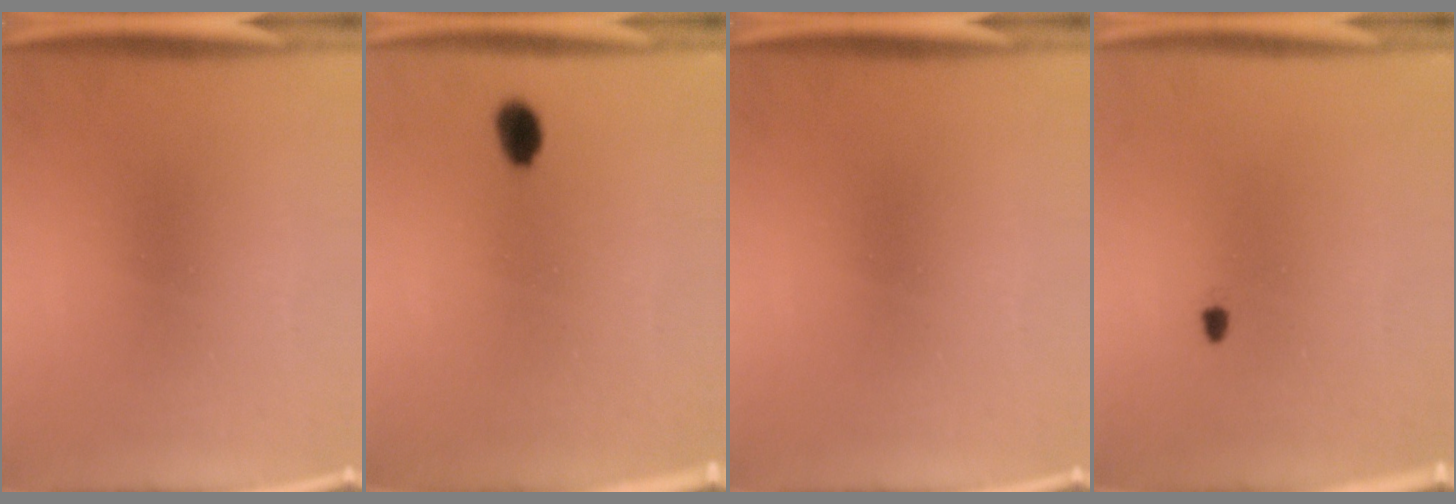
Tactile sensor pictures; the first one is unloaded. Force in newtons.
{"total": 3.1}
{"total": 0.0}
{"total": 0.8}